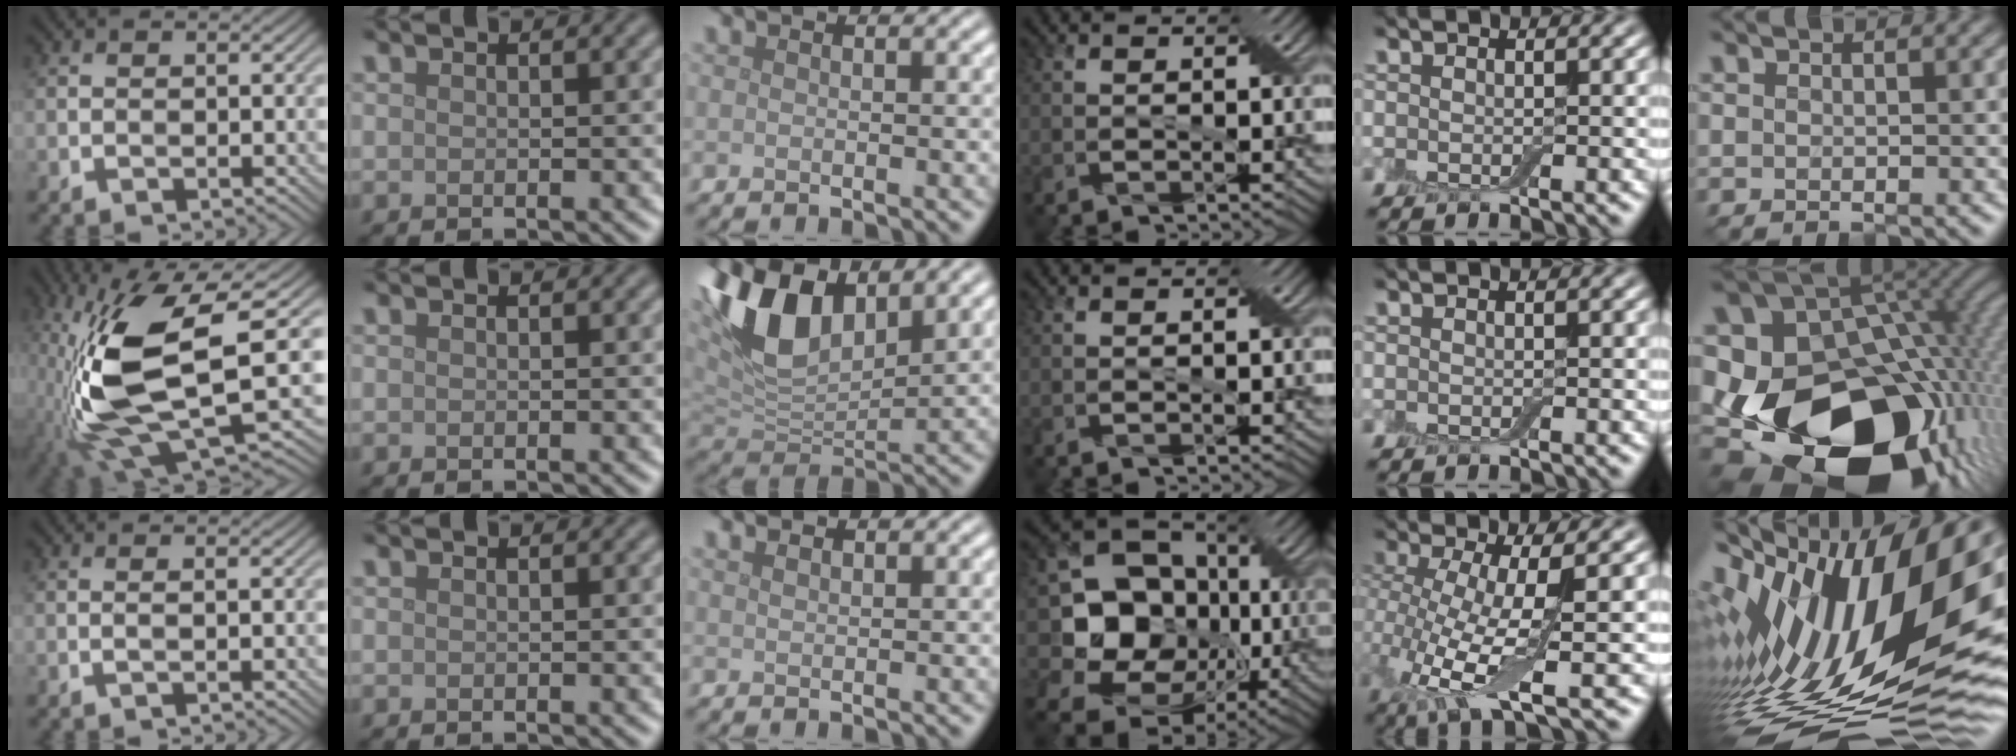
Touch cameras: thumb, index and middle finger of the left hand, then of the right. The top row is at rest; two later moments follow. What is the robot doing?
{"motion": "cut", "object": "cling film"}